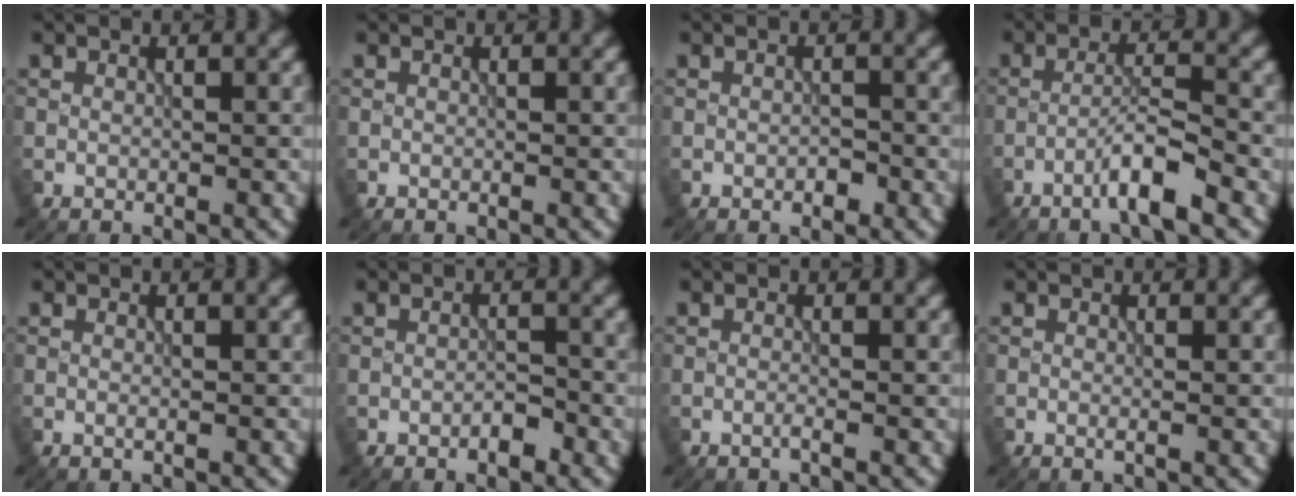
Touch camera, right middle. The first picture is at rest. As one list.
[{"total": 0.0}, {"total": 1.0, "force": [-0.5, 0.5, 0.8], "torque": [-0.011, 0.001, -0.008]}, {"total": 3.7, "force": [-2.2, 0.0, 3.0], "torque": [-0.053, 0.013, -0.049]}, {"total": 0.0}, {"total": 1.4, "force": [-0.9, 0.4, 1.0], "torque": [-0.016, 0.002, -0.016]}, {"total": 0.6, "force": [-0.3, 0.1, 0.5], "torque": [-0.009, -0.001, -0.011]}, {"total": 0.5, "force": [-0.1, 0.1, 0.5], "torque": [-0.011, -0.004, -0.003]}]